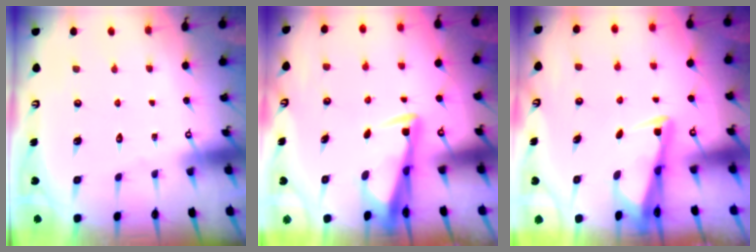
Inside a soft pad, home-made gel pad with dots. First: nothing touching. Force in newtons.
{"total": 3.5, "press": 3.4, "slide": 1.1}
{"total": 2.4, "press": 2.3, "slide": 0.5}